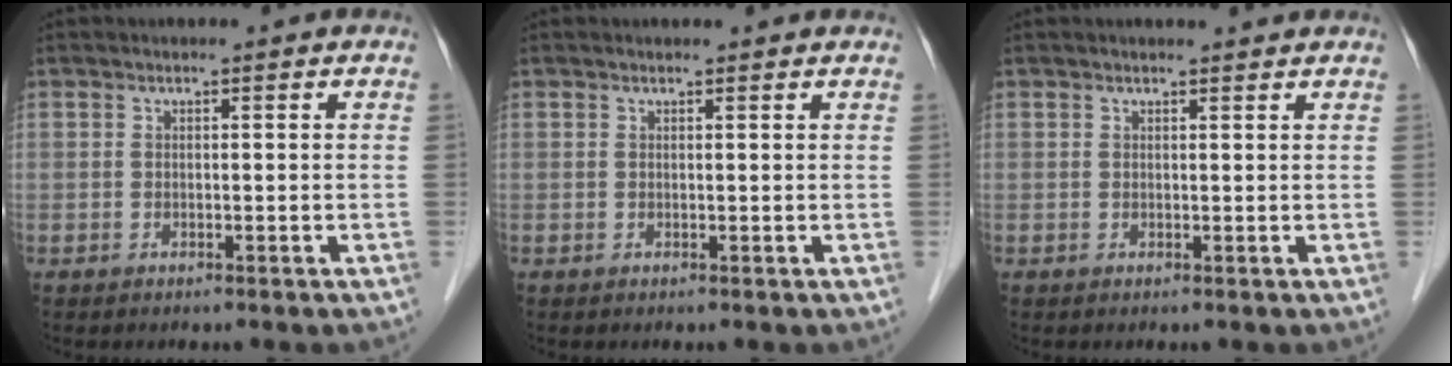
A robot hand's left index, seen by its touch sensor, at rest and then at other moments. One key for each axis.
{"total": 1.2, "fx": 1.1, "fy": 0.1, "fz": 0.3, "tx": -0.010, "ty": 0.004, "tz": 0.009}
{"total": 2.3, "fx": 2.3, "fy": 0.2, "fz": 0.5, "tx": -0.012, "ty": -0.004, "tz": 0.023}